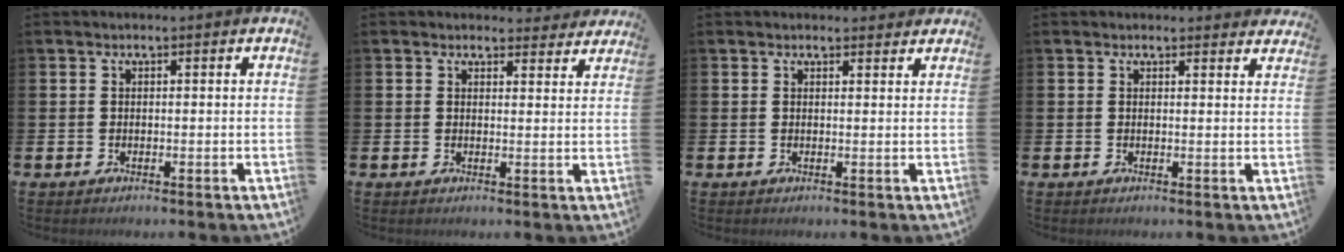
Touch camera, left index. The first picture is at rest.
{"total": 2.5, "force": [2.4, 0.7, 0.1], "torque": [0.003, -0.012, 0.040]}
{"total": 1.2, "force": [1.1, 0.4, 0.1], "torque": [0.005, 0.000, 0.020]}
{"total": 1.4, "force": [1.3, 0.3, 0.0], "torque": [0.005, -0.004, 0.023]}